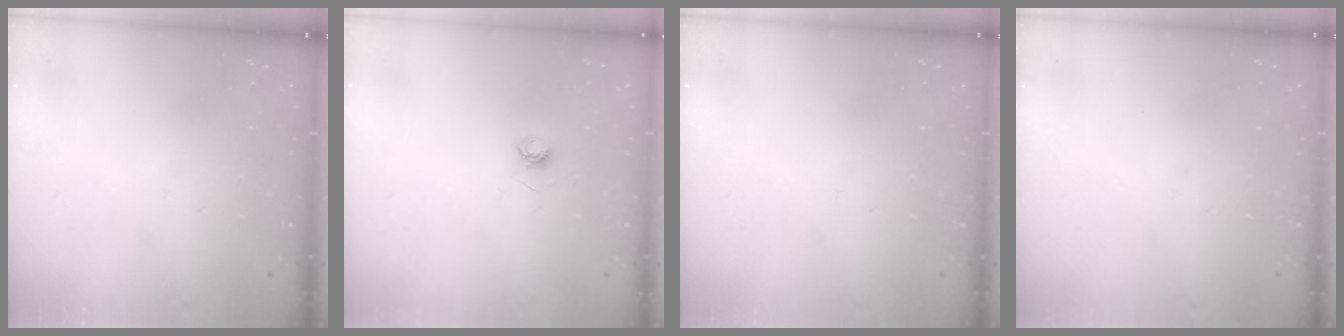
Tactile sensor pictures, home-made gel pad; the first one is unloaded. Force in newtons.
{"total": 4.7, "press": 4.6, "slide": 0.6}
{"total": 0.0}
{"total": 0.0}